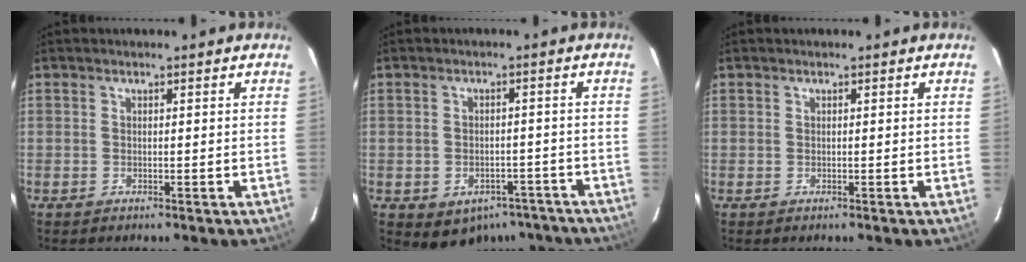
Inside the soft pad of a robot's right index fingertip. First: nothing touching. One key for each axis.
{"total": 10.2, "fx": -7.1, "fy": 6.5, "fz": 3.3, "tx": -0.064, "ty": 0.021, "tz": -0.065}
{"total": 0.0}